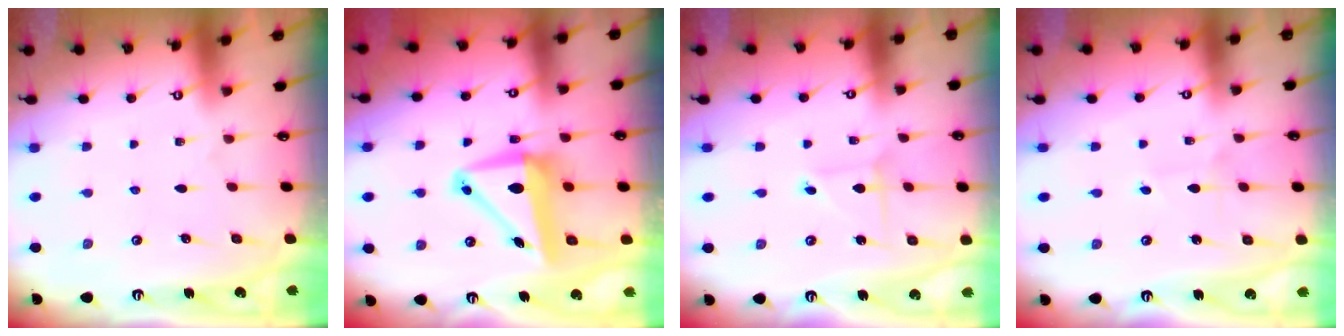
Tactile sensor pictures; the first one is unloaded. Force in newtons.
{"total": 9.8, "press": 9.6, "slide": 1.8}
{"total": 1.9, "press": 1.9, "slide": 0.2}
{"total": 2.7, "press": 2.7, "slide": 0.3}